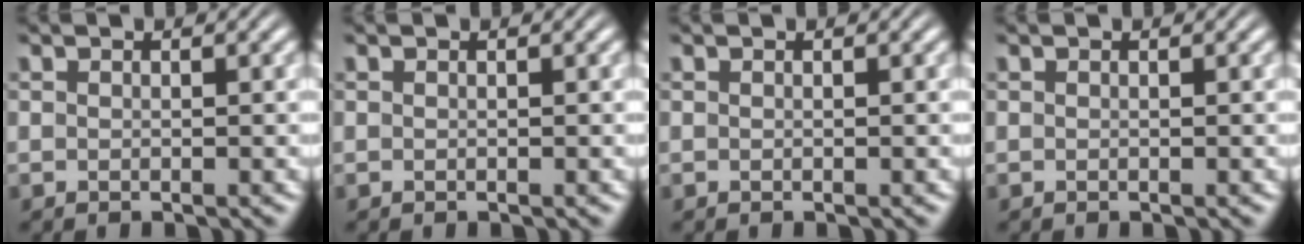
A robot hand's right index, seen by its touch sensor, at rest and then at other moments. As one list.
[{"total": 0.9, "force": [-0.2, -0.8, -0.3], "torque": [0.012, -0.010, 0.005]}, {"total": 0.0}, {"total": 0.0}]